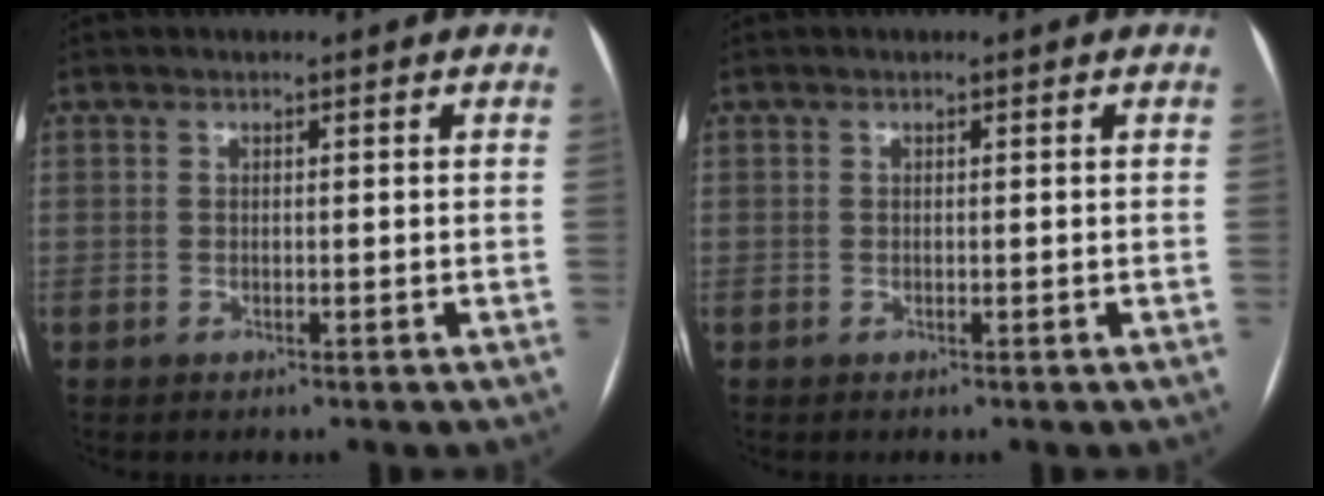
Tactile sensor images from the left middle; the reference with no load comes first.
{"total": 0.0}